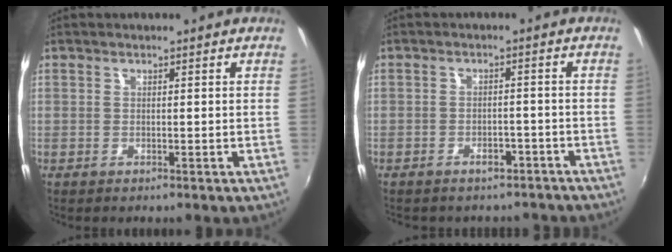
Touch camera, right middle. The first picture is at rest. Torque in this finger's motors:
{"motor_torque": [1.00, -1.14, 0.12, 0.05]}